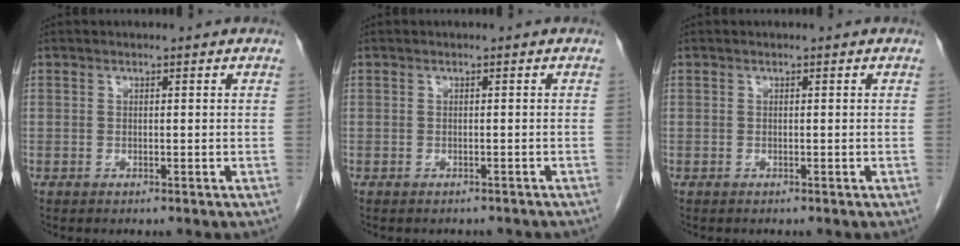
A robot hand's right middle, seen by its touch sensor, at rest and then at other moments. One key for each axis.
{"total": 4.4, "fx": -3.8, "fy": 1.6, "fz": 1.3, "tx": -0.017, "ty": -0.002, "tz": -0.040}
{"total": 0.0}